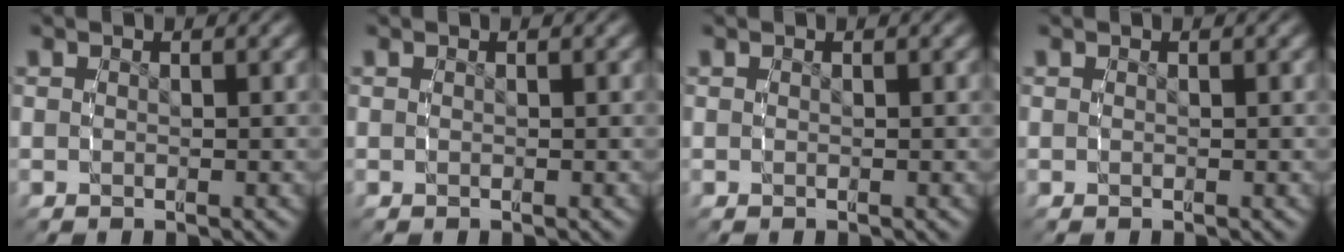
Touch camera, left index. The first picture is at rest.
{"total": 0.0}
{"total": 0.0}
{"total": 0.0}